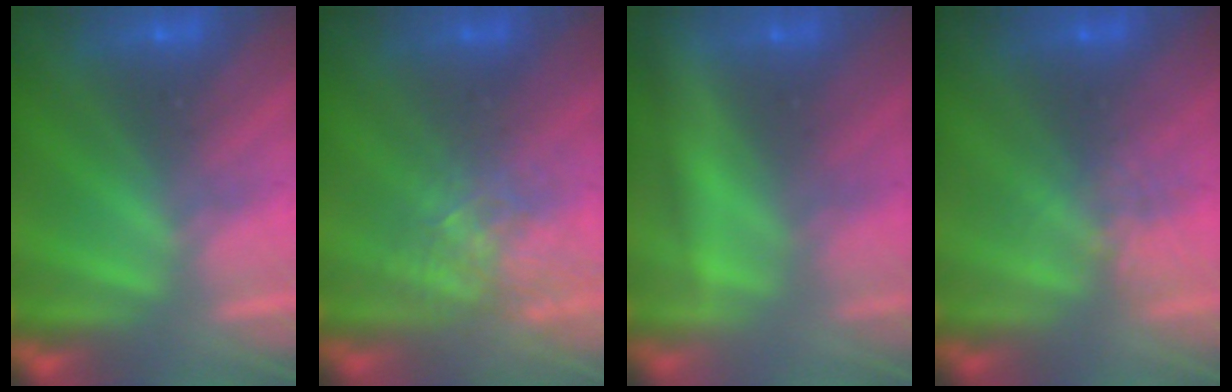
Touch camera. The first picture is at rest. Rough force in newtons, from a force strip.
{"total": 2.6}
{"total": 2.3}
{"total": 3.8}